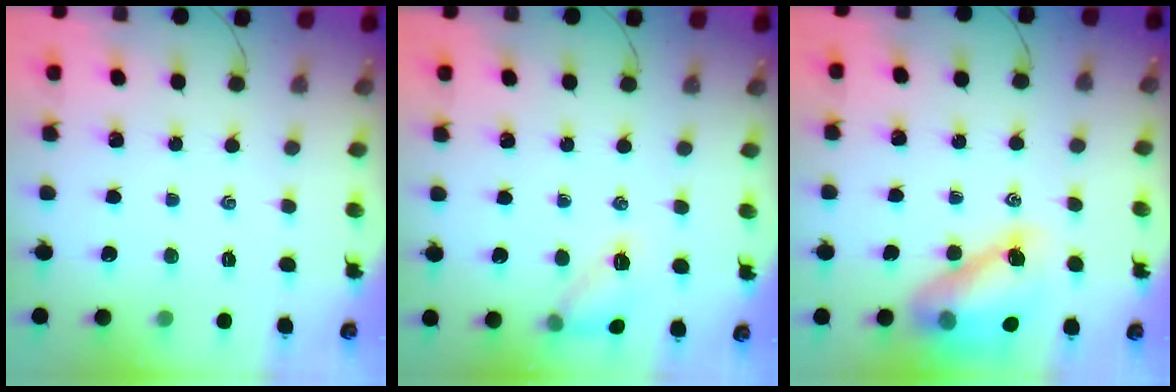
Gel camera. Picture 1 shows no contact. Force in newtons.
{"total": 10.5, "press": 10.3, "slide": 2.0}
{"total": 12.3, "press": 11.8, "slide": 3.5}